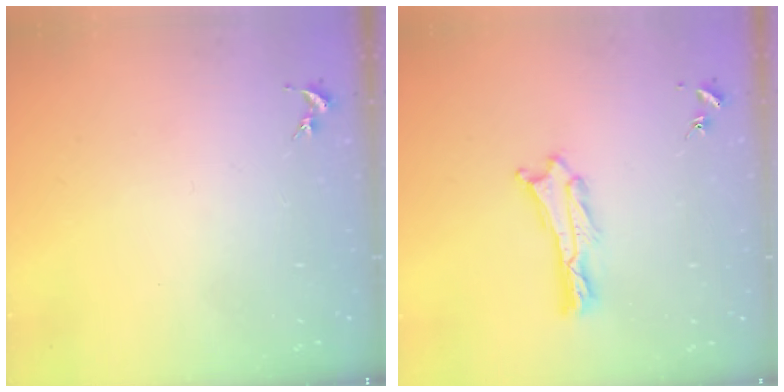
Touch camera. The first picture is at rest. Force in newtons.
{"total": 1.1, "press": 1.1, "slide": 0.2}